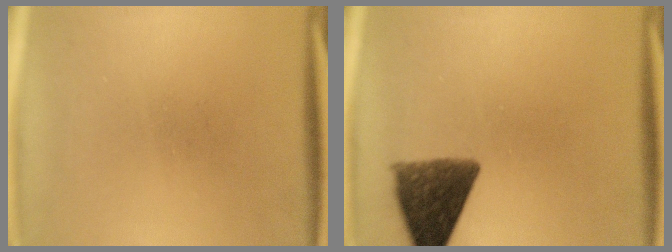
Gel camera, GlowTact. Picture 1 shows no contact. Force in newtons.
{"total": 10.0}